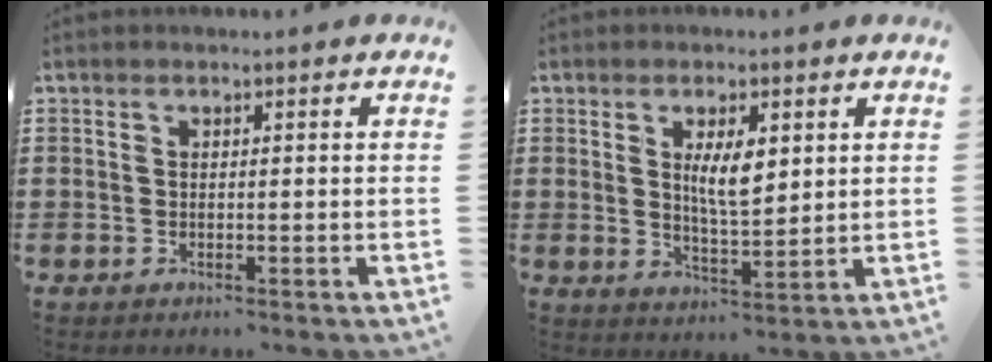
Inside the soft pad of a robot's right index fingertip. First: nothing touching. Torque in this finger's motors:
{"motor_torque": [0.36, -0.09, 0.19, 0.13]}